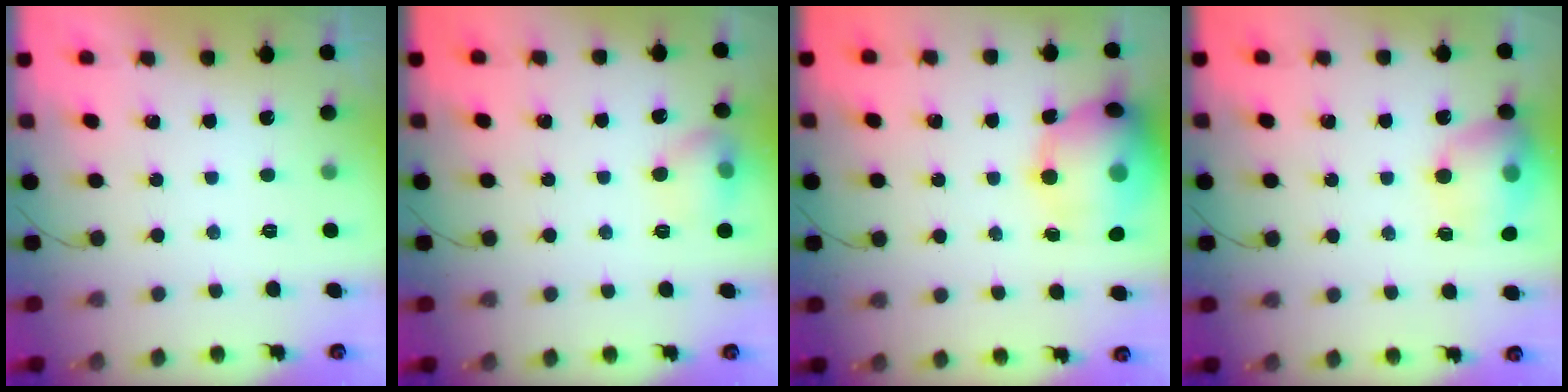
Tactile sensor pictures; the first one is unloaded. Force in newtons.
{"total": 8.2, "press": 8.1, "slide": 1.1}
{"total": 17.3, "press": 17.1, "slide": 2.4}
{"total": 14.9, "press": 14.8, "slide": 2.1}